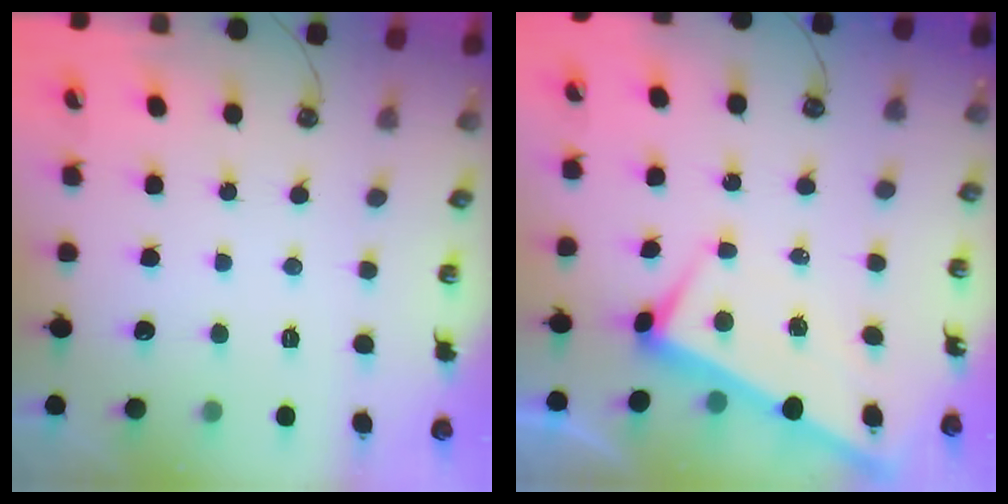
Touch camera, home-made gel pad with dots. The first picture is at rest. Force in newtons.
{"total": 2.8, "press": 2.7, "slide": 0.6}